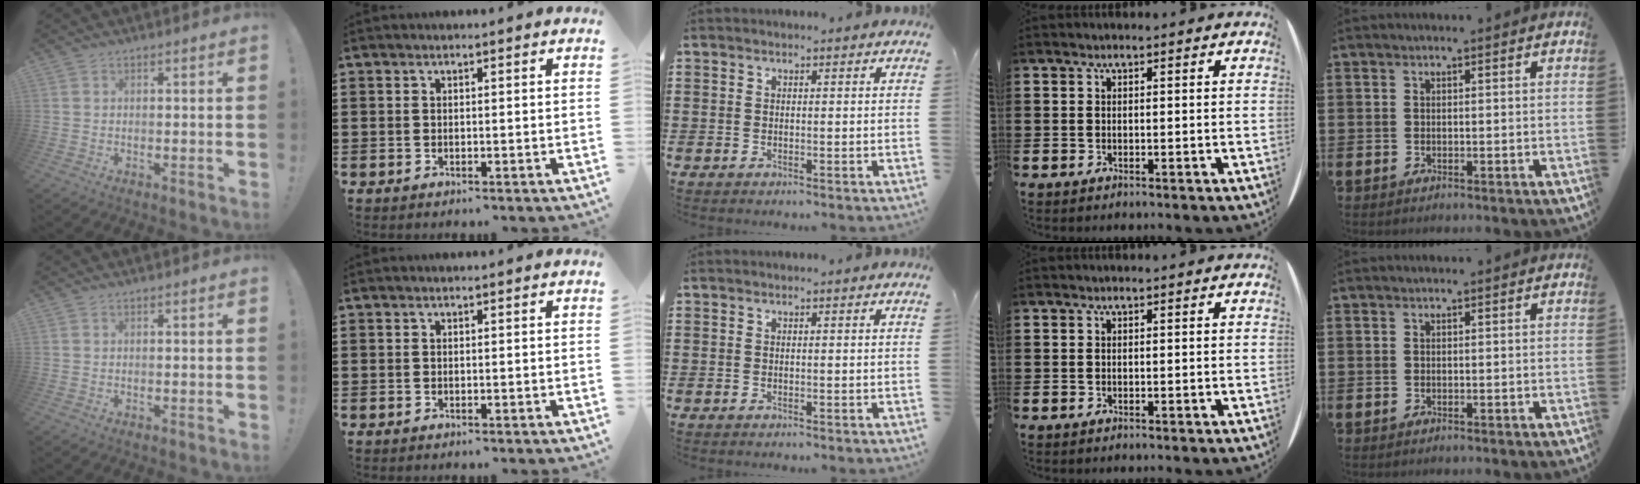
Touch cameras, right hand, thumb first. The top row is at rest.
{}